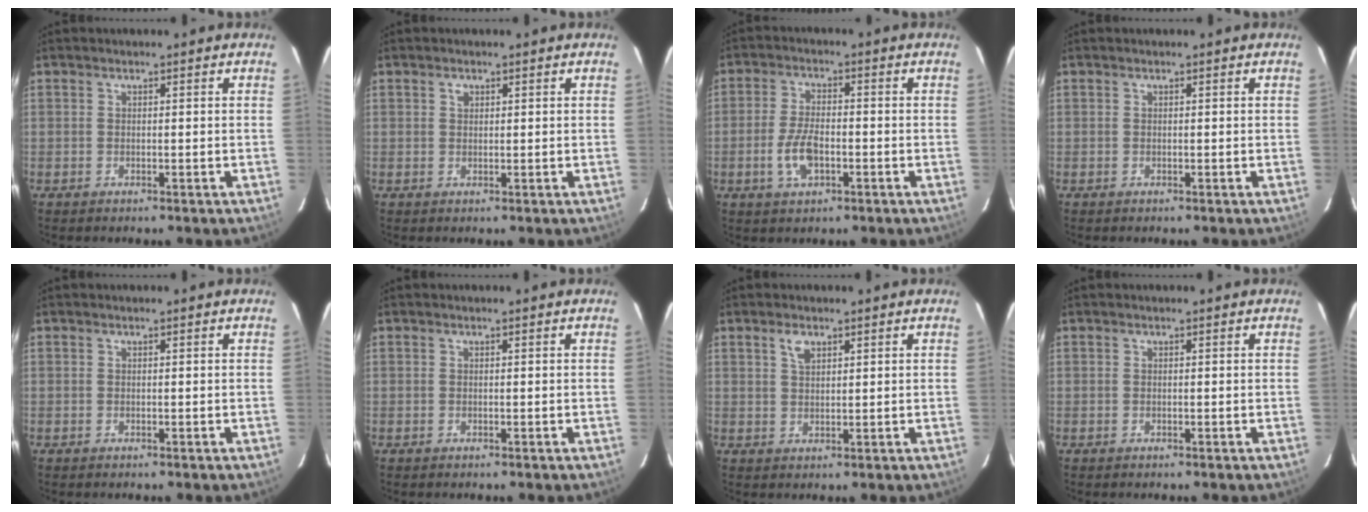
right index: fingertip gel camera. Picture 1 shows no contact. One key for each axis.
{"total": 1.0, "fx": 0.6, "fy": 0.8, "fz": 0.3, "tx": -0.005, "ty": 0.003, "tz": 0.010}
{"total": 6.6, "fx": -2.2, "fy": 3.2, "fz": 5.3, "tx": -0.115, "ty": -0.002, "tz": -0.039}
{"total": 0.0}
{"total": 0.0}
{"total": 0.0}
{"total": 2.7, "fx": 1.6, "fy": 1.3, "fz": 1.6, "tx": -0.027, "ty": 0.005, "tz": 0.031}
{"total": 0.0}